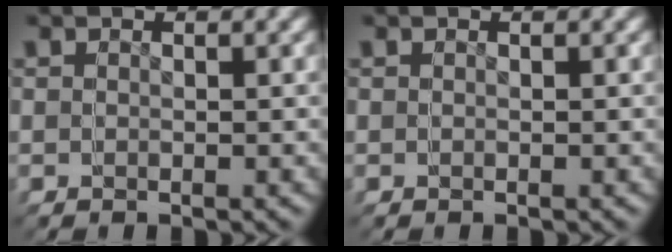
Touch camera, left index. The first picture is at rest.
{"total": 0.0}